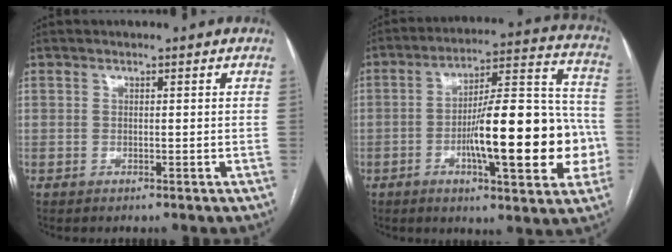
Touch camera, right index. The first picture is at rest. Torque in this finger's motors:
{"motor_torque": [2.14, 0.00, 1.00, 0.21]}